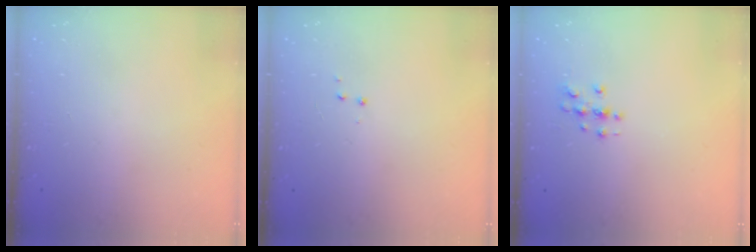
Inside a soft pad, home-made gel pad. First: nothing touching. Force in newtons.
{"total": 2.9, "press": 2.8, "slide": 0.4}
{"total": 3.6, "press": 3.6, "slide": 0.5}